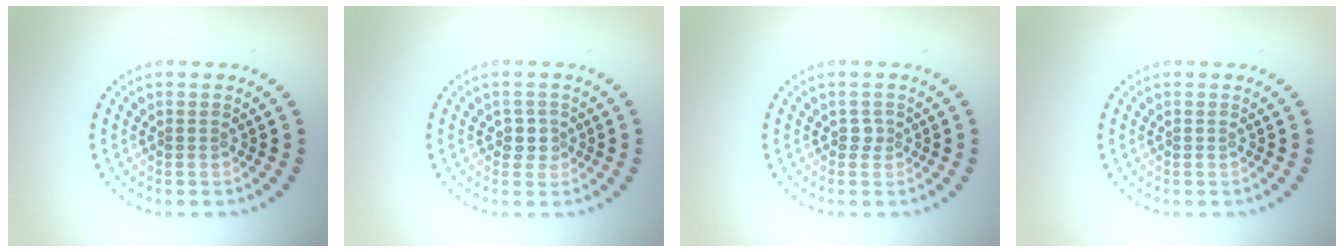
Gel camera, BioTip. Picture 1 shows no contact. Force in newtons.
{"total": 1.4, "press": 1.2, "slide": 0.8}
{"total": 0.9, "press": 0.6, "slide": 0.7}
{"total": 0.0}